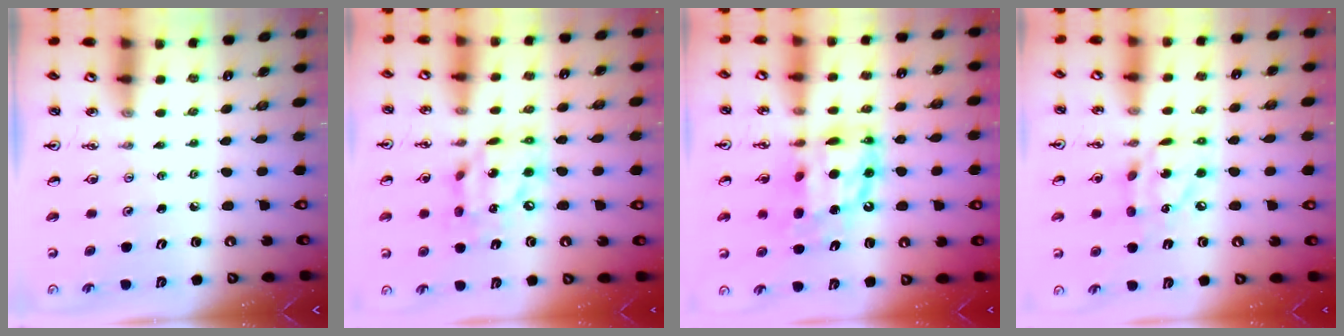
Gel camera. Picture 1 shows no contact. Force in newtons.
{"total": 14.4, "press": 14.3, "slide": 1.7}
{"total": 12.8, "press": 12.7, "slide": 1.2}
{"total": 11.1, "press": 11.1, "slide": 0.7}